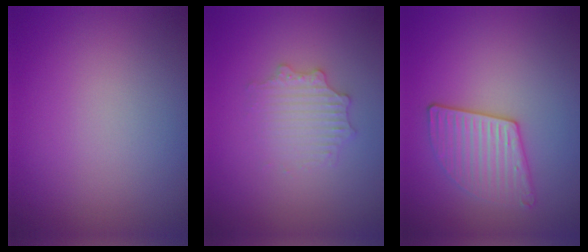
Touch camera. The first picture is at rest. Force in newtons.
{"total": 2.6, "press": 2.6, "slide": 0.4}
{"total": 3.0, "press": 2.9, "slide": 0.7}